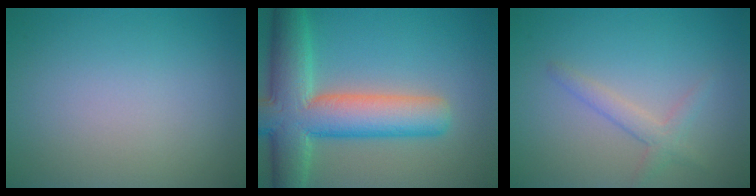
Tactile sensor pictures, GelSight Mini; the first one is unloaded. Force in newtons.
{"total": 10.0, "press": 10.0, "slide": 0.6}
{"total": 2.0, "press": 2.0, "slide": 0.1}